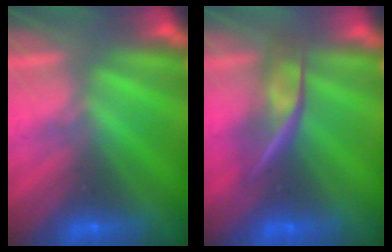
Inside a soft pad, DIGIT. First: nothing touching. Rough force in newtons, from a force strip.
{"total": 2.4}